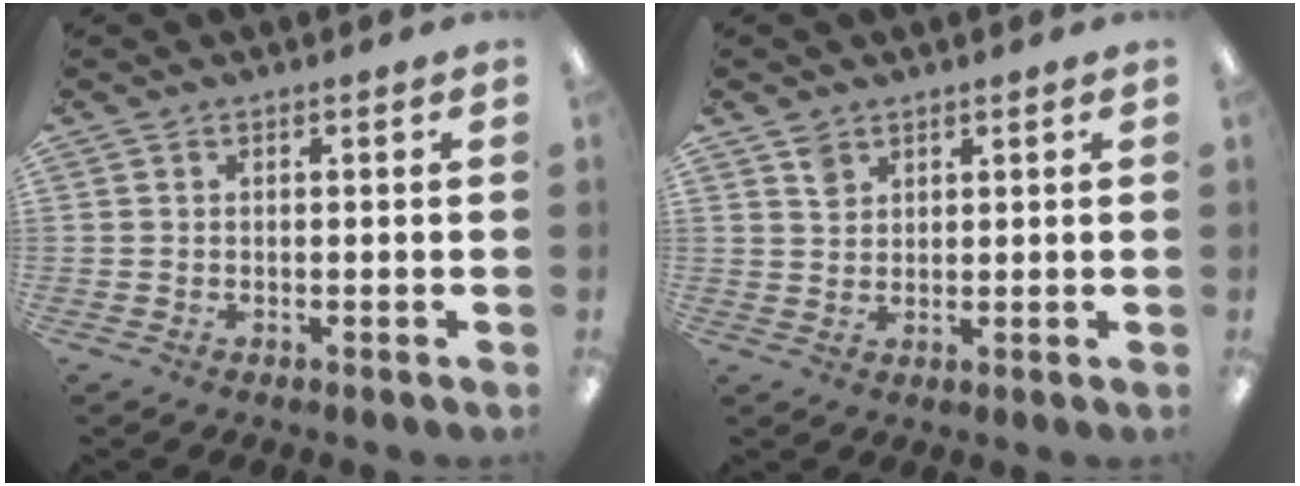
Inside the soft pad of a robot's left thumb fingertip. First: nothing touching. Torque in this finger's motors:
{"motor_torque": [-0.09, 0.03, -0.27, -0.28, -0.02]}